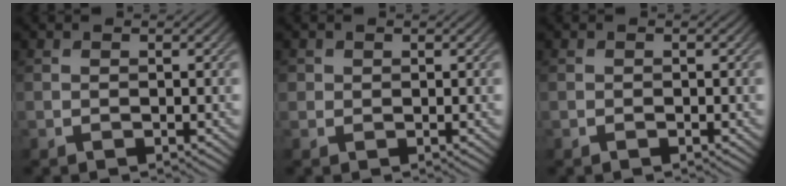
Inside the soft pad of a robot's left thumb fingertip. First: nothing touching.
{"total": 1.0, "force": [0.3, 1.0, 0.2], "torque": [-0.001, -0.002, 0.002]}
{"total": 0.7, "force": [-0.4, 0.1, 0.5], "torque": [-0.009, -0.001, -0.006]}